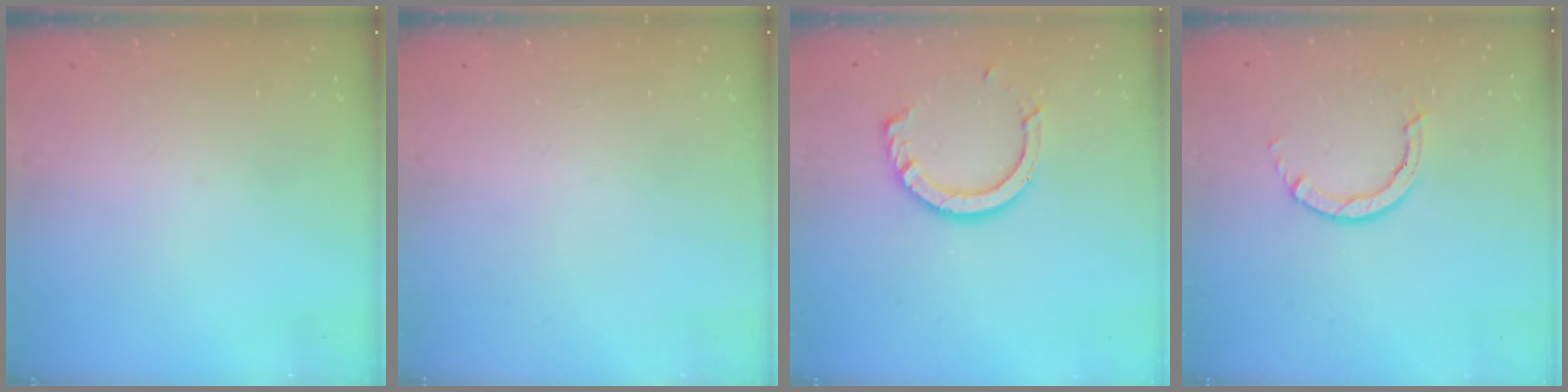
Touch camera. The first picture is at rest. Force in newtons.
{"total": 0.0}
{"total": 10.0, "press": 10.0, "slide": 0.9}
{"total": 2.8, "press": 2.8, "slide": 0.2}